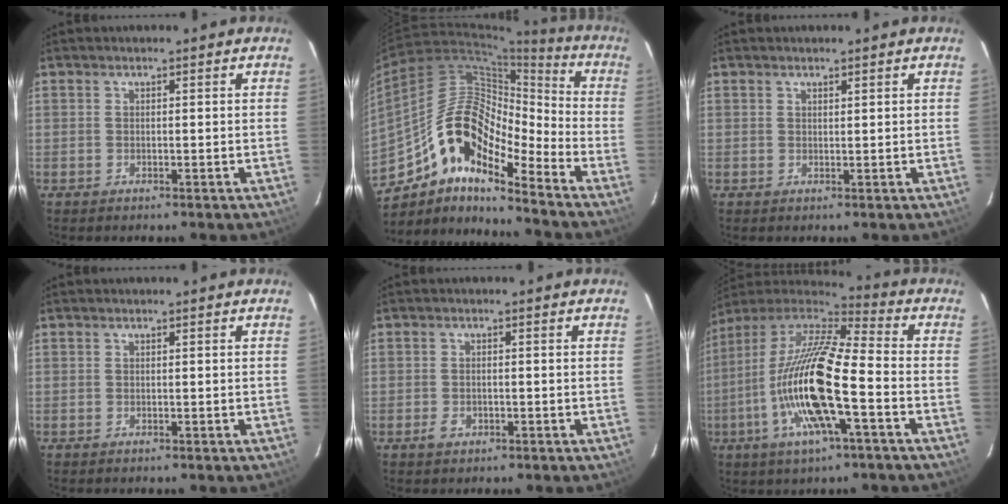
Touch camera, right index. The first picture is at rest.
{"total": 16.9, "force": [-10.9, 5.8, 11.5], "torque": [-0.197, 0.006, -0.214]}
{"total": 0.6, "force": [0.6, 0.1, 0.1], "torque": [-0.003, 0.000, 0.012]}
{"total": 0.0}
{"total": 2.3, "force": [-1.1, 1.4, 1.4], "torque": [-0.028, 0.000, -0.015]}
{"total": 20.3, "force": [-6.1, 3.9, 18.9], "torque": [-0.357, -0.026, -0.125]}